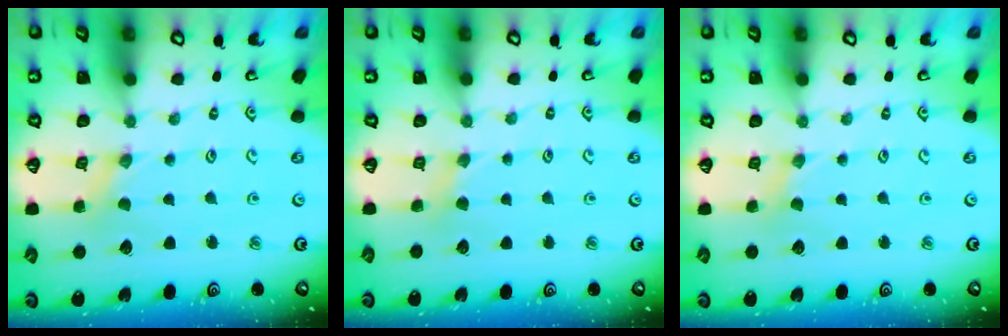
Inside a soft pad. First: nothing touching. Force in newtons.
{"total": 1.9, "press": 1.9, "slide": 0.4}
{"total": 1.1, "press": 1.1, "slide": 0.4}